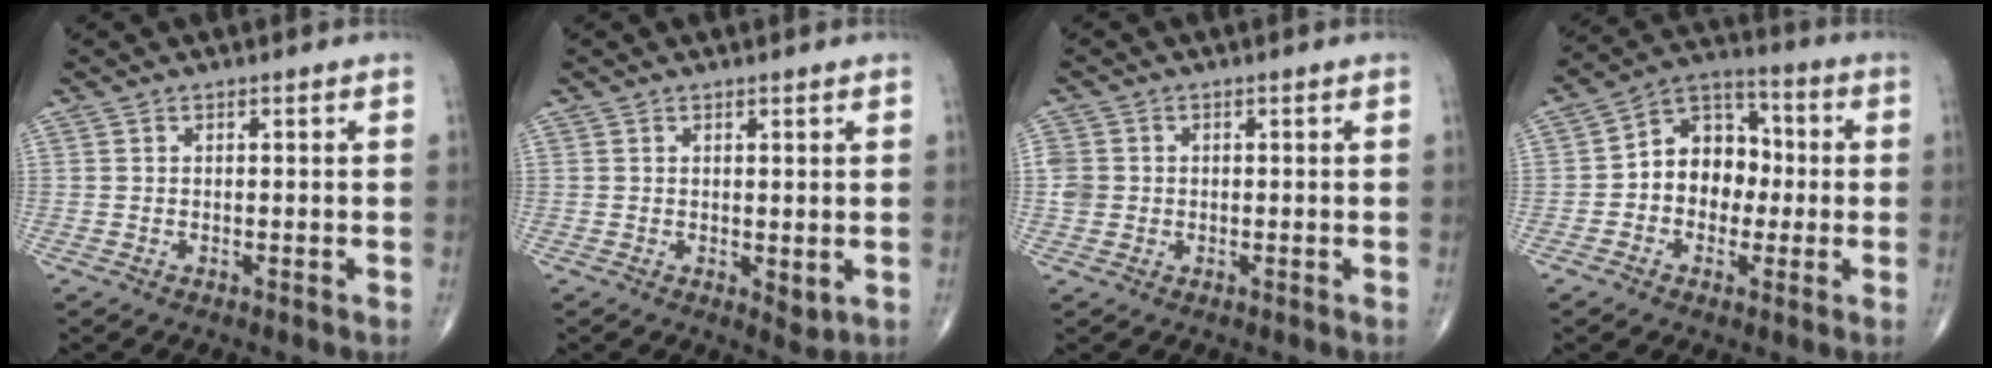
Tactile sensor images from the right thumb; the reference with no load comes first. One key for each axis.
{"total": 2.4, "fx": 0.3, "fy": 1.1, "fz": 2.1, "tx": -0.030, "ty": -0.012, "tz": 0.007}
{"total": 3.3, "fx": -0.1, "fy": 3.0, "fz": 1.3, "tx": -0.017, "ty": 0.006, "tz": -0.001}
{"total": 11.6, "fx": -0.6, "fy": 9.1, "fz": 7.2, "tx": -0.067, "ty": 0.039, "tz": -0.022}